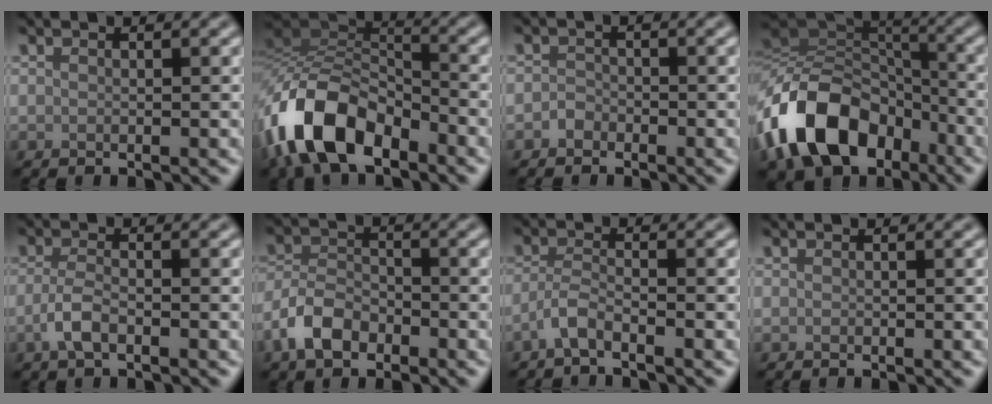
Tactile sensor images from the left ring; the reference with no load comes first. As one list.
[{"total": 10.0, "force": [-5.8, 5.1, 6.4], "torque": [-0.128, 0.004, -0.123]}, {"total": 1.0, "force": [-0.7, 0.6, 0.2], "torque": [0.000, 0.002, -0.015]}, {"total": 12.6, "force": [-6.1, 8.3, 7.3], "torque": [-0.145, 0.003, -0.124]}, {"total": 2.2, "force": [-1.0, 0.8, 1.8], "torque": [-0.039, 0.001, -0.026]}, {"total": 4.1, "force": [-2.5, 2.2, 2.4], "torque": [-0.042, 0.004, -0.059]}, {"total": 2.1, "force": [-1.5, 0.3, 1.4], "torque": [-0.030, -0.001, -0.041]}, {"total": 0.0}]